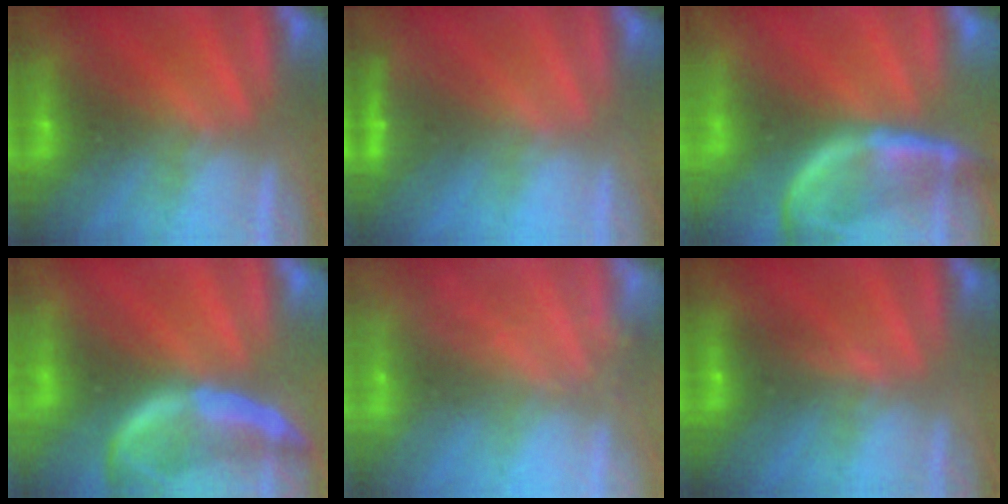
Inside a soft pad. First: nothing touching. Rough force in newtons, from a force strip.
{"total": 4.4}
{"total": 2.3}
{"total": 2.0}
{"total": 2.2}
{"total": 3.1}